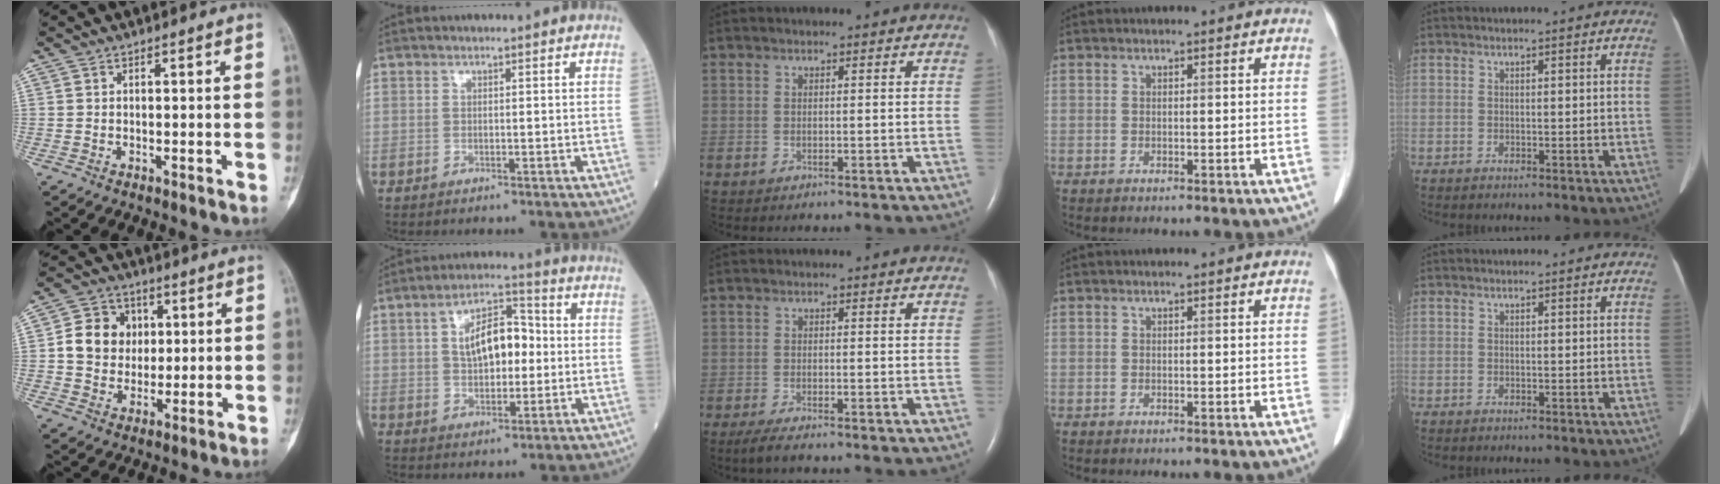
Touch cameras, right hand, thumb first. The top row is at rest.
{"thumb": {"total": 10.2, "force": [1.5, 8.9, 4.8], "torque": [-0.041, 0.003, 0.023]}, "index": {"total": 9.7, "force": [0.9, 4.8, 8.3], "torque": [-0.144, 0.023, 0.017]}, "middle": {"total": 2.3, "force": [-1.7, 0.1, 1.5], "torque": [-0.042, -0.010, -0.034]}}